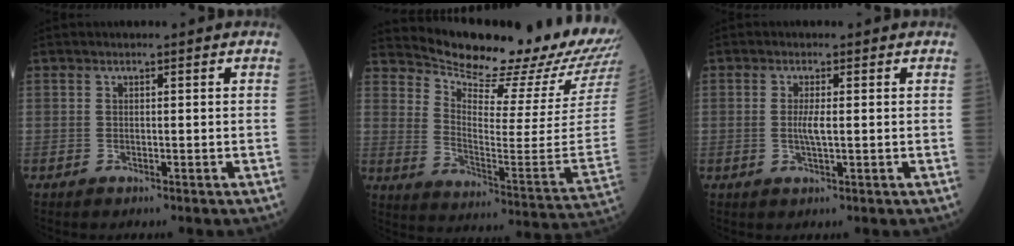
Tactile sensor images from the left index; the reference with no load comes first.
{"total": 23.2, "force": [21.8, 1.2, 7.8], "torque": [-0.139, -0.126, 0.285]}
{"total": 2.2, "force": [-0.1, 0.3, 2.1], "torque": [-0.047, -0.004, -0.002]}